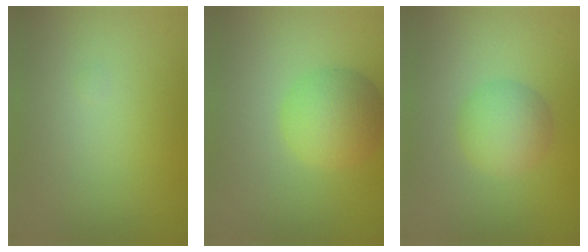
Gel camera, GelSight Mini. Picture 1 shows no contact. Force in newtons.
{"total": 3.7, "press": 3.7, "slide": 0.1}
{"total": 3.0, "press": 3.0, "slide": 0.1}